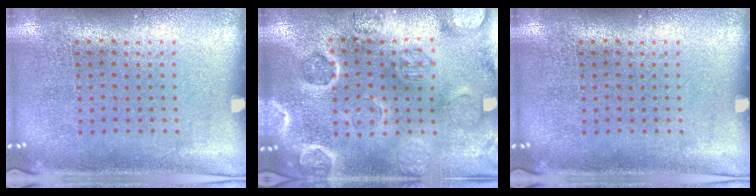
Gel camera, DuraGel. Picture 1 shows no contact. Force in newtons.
{"total": 2.7, "press": 2.7, "slide": 0.2}
{"total": 0.0}